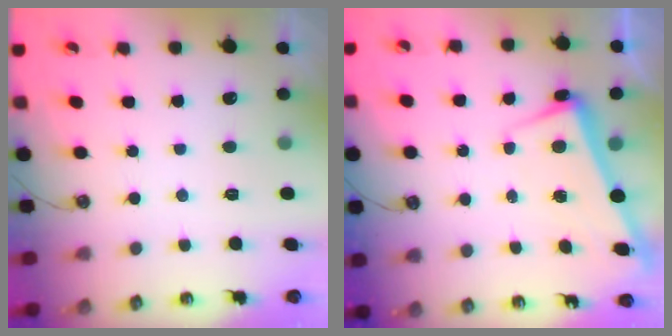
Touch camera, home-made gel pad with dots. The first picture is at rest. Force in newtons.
{"total": 2.6, "press": 2.5, "slide": 0.9}